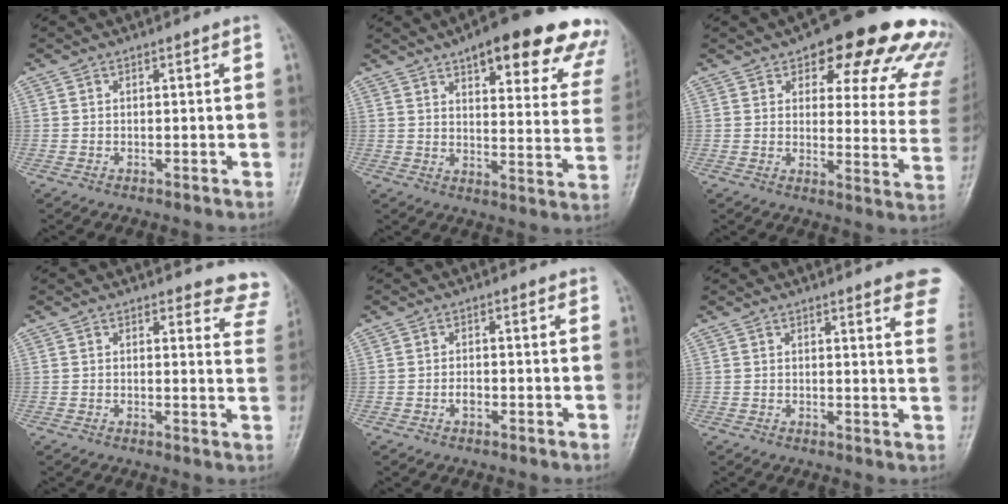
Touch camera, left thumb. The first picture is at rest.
{"total": 24.1, "force": [16.2, 7.6, 16.1], "torque": [-0.156, -0.049, 0.192]}
{"total": 23.0, "force": [15.8, 8.9, 14.2], "torque": [-0.117, -0.061, 0.179]}
{"total": 7.9, "force": [7.5, 2.4, 0.2], "torque": [0.053, -0.052, 0.044]}
{"total": 1.4, "force": [-0.7, 0.8, 0.9], "torque": [-0.003, 0.004, -0.011]}
{"total": 10.8, "force": [8.2, 2.3, 6.7], "torque": [-0.049, -0.027, 0.075]}